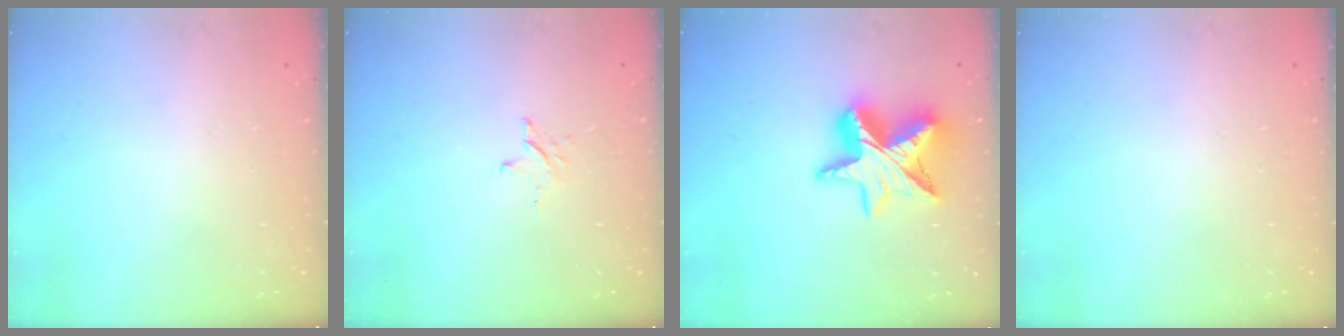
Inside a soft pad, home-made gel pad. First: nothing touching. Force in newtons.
{"total": 2.6, "press": 2.6, "slide": 0.3}
{"total": 15.2, "press": 15.2, "slide": 1.4}
{"total": 0.0}